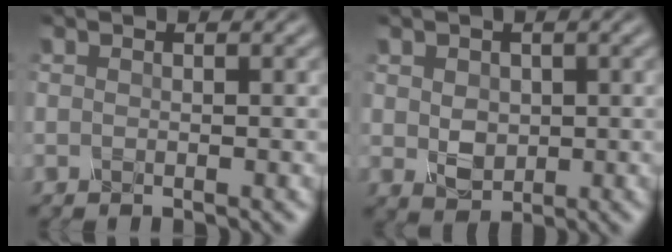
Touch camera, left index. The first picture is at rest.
{"total": 1.3, "force": [0.2, 1.2, 0.5], "torque": [-0.024, 0.002, 0.014]}